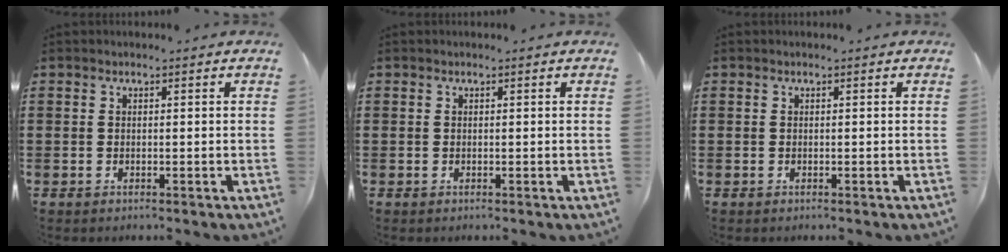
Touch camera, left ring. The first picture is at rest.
{"total": 0.0}
{"total": 0.0}